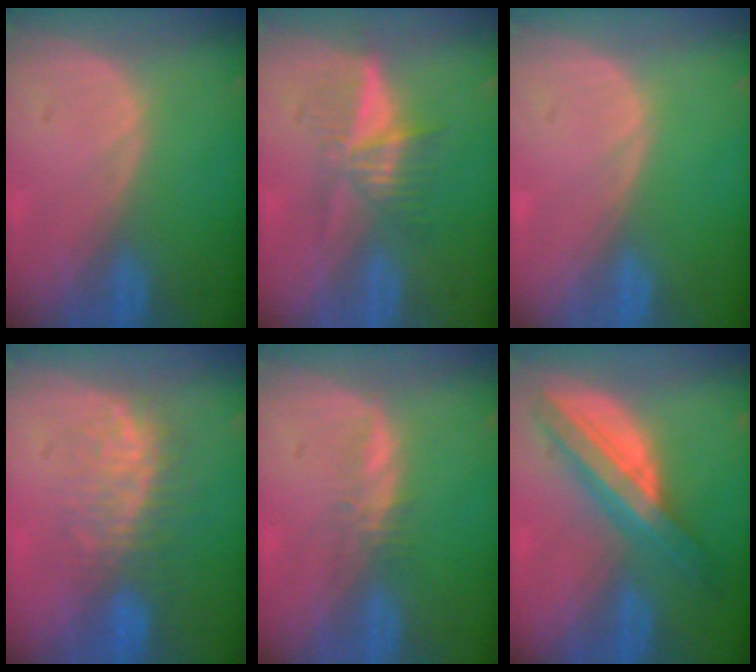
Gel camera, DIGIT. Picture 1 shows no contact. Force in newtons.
{"total": 5.9, "press": 5.3, "slide": 2.7}
{"total": 0.0}
{"total": 7.5, "press": 7.0, "slide": 2.8}
{"total": 2.0, "press": 1.8, "slide": 0.6}
{"total": 8.5, "press": 8.5, "slide": 0.5}